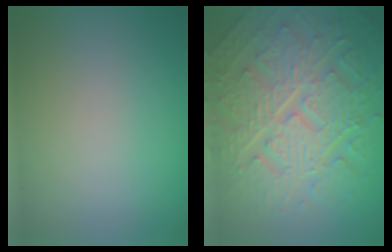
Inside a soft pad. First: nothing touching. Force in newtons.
{"total": 10.1, "press": 6.7, "slide": 7.5}